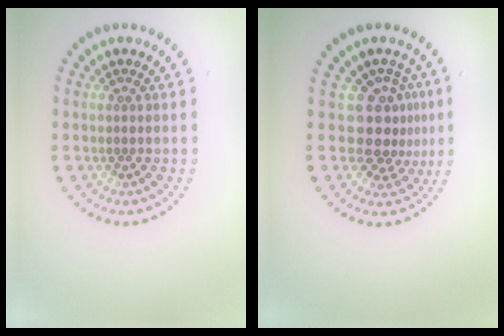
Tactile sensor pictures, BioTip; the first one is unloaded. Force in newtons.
{"total": 3.6, "press": 2.6, "slide": 2.5}